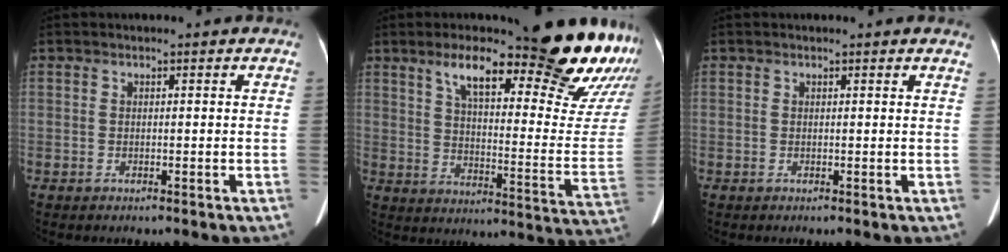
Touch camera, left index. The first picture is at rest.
{"total": 26.2, "force": [19.9, 3.6, 16.5], "torque": [-0.202, -0.052, 0.261]}
{"total": 1.3, "force": [1.3, -0.1, 0.3], "torque": [-0.019, -0.004, 0.006]}